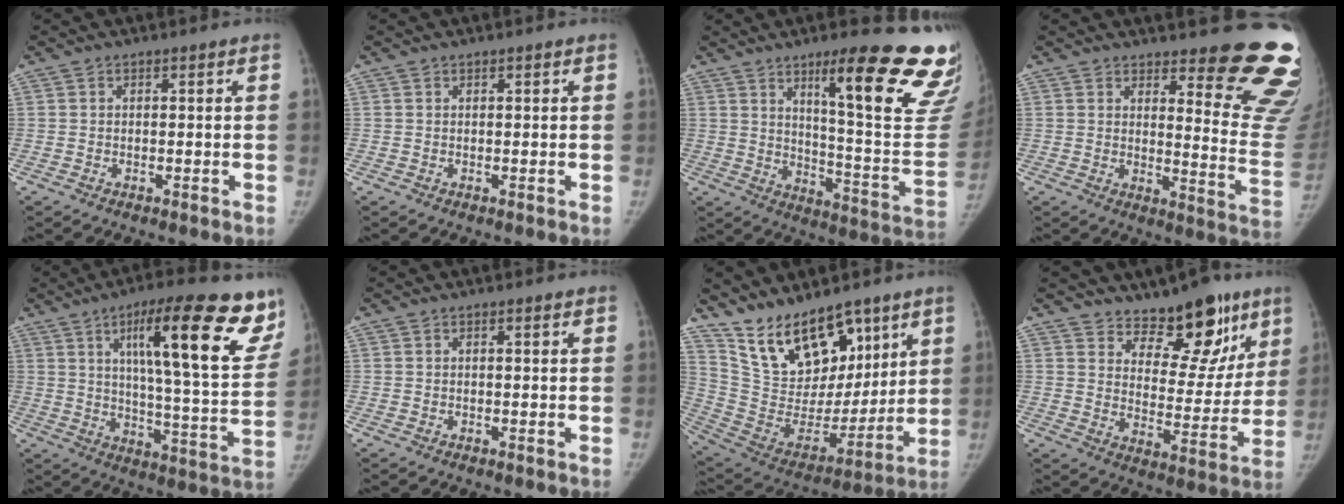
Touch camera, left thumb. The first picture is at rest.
{"total": 0.0}
{"total": 27.1, "force": [16.4, 4.7, 21.1], "torque": [-0.210, -0.091, 0.230]}
{"total": 18.0, "force": [13.8, 4.2, 10.7], "torque": [-0.091, -0.135, 0.161]}
{"total": 24.5, "force": [12.7, 5.6, 20.2], "torque": [-0.251, -0.042, 0.185]}
{"total": 0.0}
{"total": 20.1, "force": [13.6, 10.4, 10.5], "torque": [-0.125, -0.076, 0.255]}
{"total": 15.2, "force": [10.8, 7.5, 7.6], "torque": [-0.035, -0.077, 0.162]}